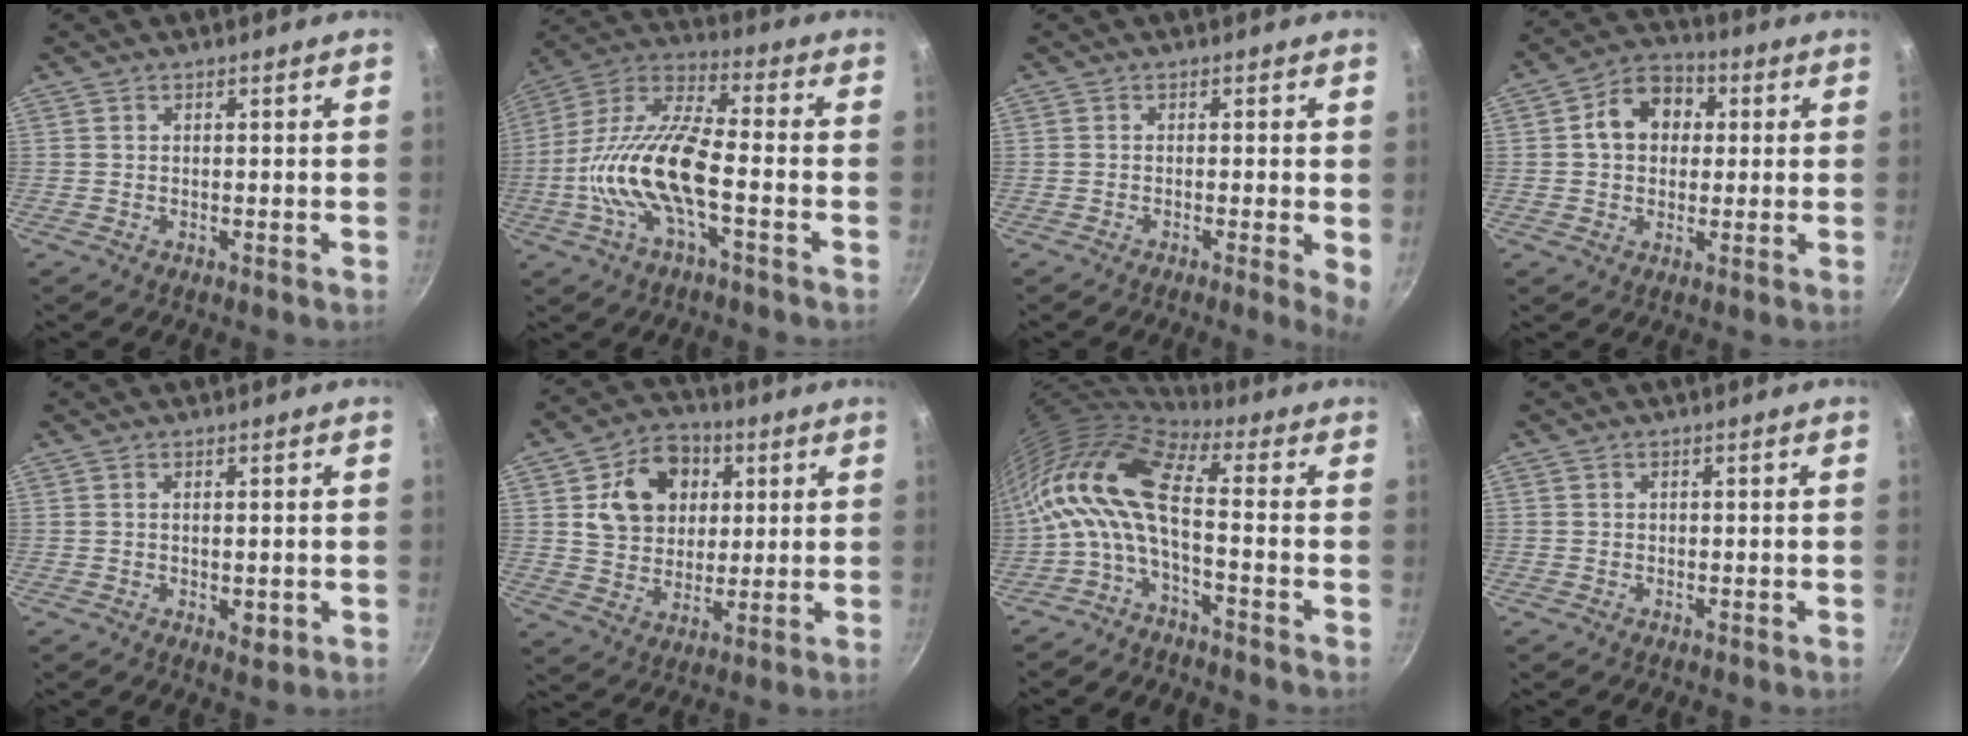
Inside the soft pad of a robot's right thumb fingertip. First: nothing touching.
{"total": 16.2, "force": [-4.2, 5.9, 14.6], "torque": [-0.281, 0.041, -0.096]}
{"total": 3.9, "force": [-0.5, 0.6, 3.9], "torque": [-0.051, -0.009, -0.012]}
{"total": 9.9, "force": [1.7, 7.8, 5.7], "torque": [-0.056, 0.019, 0.012]}
{"total": 2.9, "force": [-0.5, 1.4, 2.5], "torque": [-0.036, -0.009, -0.005]}
{"total": 13.8, "force": [3.7, 11.0, 7.4], "torque": [-0.091, 0.001, 0.062]}
{"total": 13.6, "force": [-1.9, 5.1, 12.5], "torque": [-0.266, 0.027, -0.050]}
{"total": 1.0, "force": [-0.4, 0.9, 0.1], "torque": [0.001, 0.005, -0.005]}